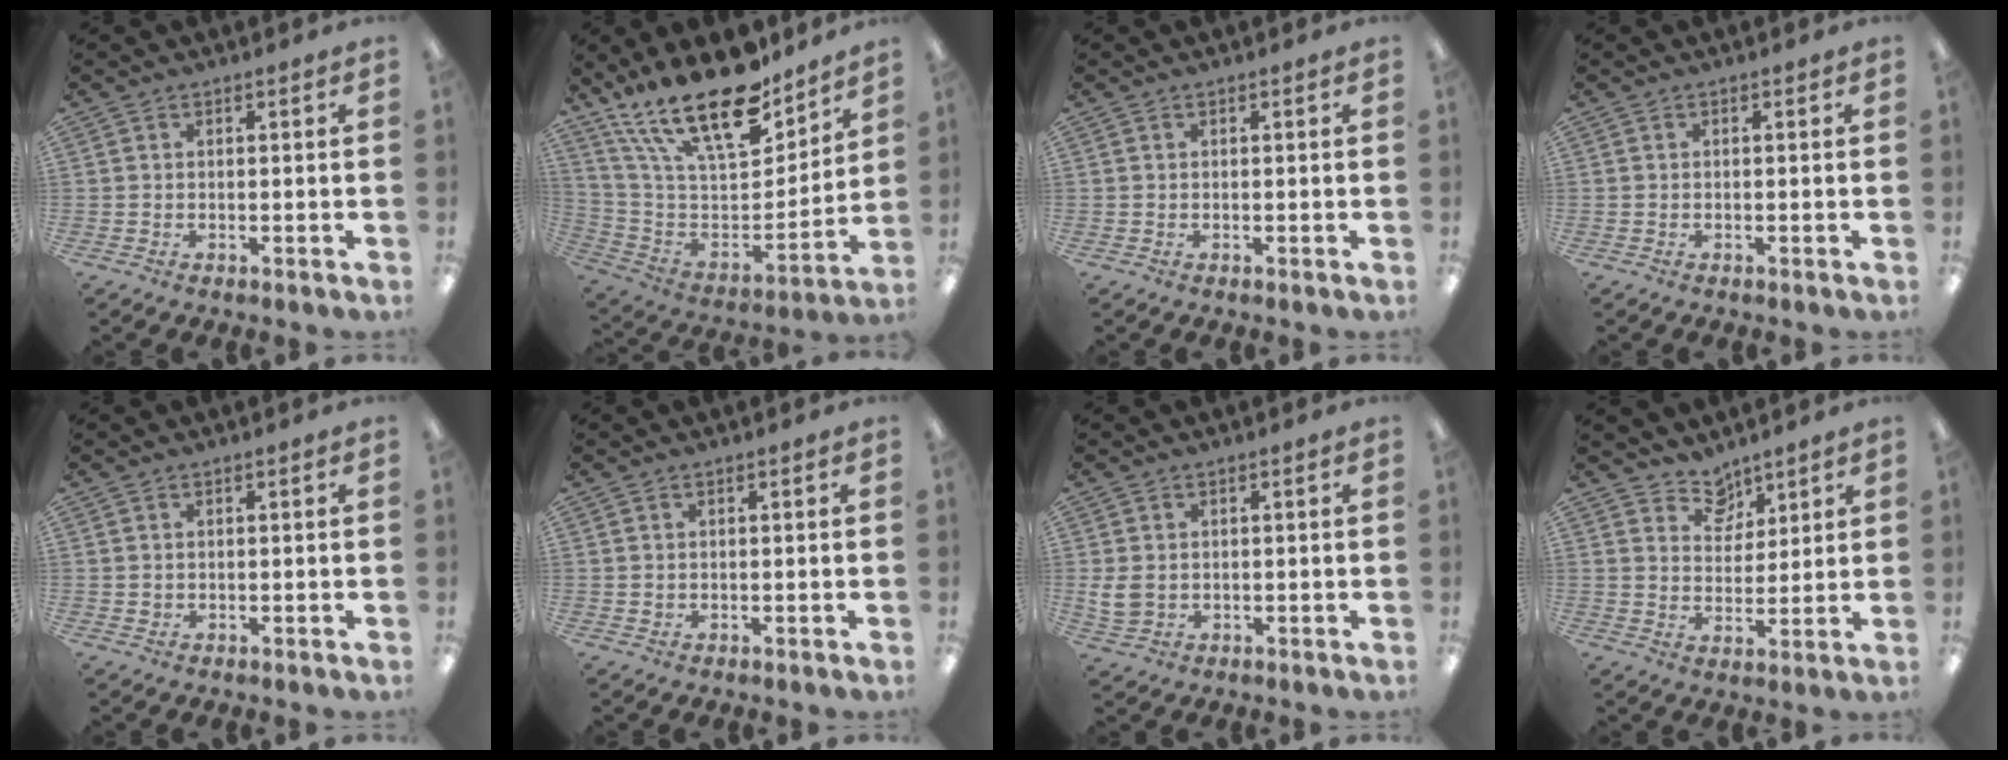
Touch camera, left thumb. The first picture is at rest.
{"total": 23.9, "force": [17.4, 9.1, 13.6], "torque": [-0.249, -0.114, 0.306]}
{"total": 0.0}
{"total": 0.0}
{"total": 0.8, "force": [0.5, 0.7, 0.0], "torque": [-0.001, 0.003, 0.008]}
{"total": 0.7, "force": [0.4, 0.5, 0.0], "torque": [0.000, 0.002, 0.008]}
{"total": 4.4, "force": [0.8, 3.6, 2.4], "torque": [-0.049, -0.001, 0.015]}
{"total": 7.0, "force": [5.8, 3.9, 0.5], "torque": [-0.005, -0.043, 0.106]}